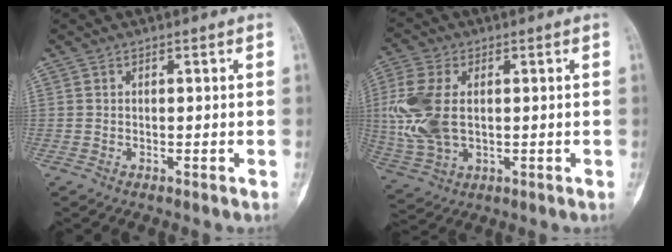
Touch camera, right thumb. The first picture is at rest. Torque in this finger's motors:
{"motor_torque": [0.26, 1.97, 0.13, 0.11, 0.15]}